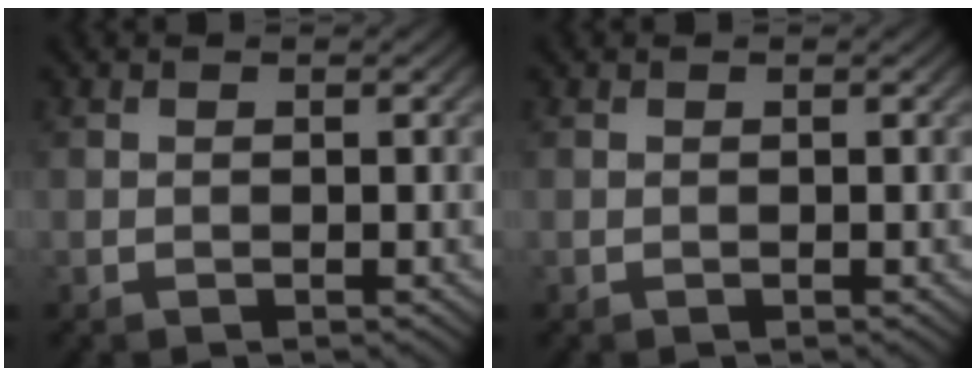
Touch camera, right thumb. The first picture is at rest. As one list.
[{"total": 0.0}]